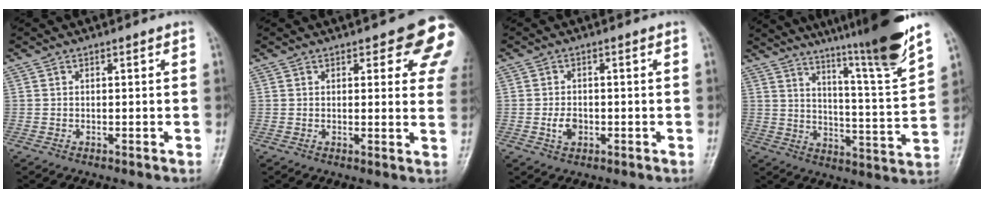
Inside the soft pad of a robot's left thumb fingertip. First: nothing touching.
{"total": 10.6, "force": [5.8, 4.1, 7.9], "torque": [-0.051, -0.023, 0.055]}
{"total": 2.8, "force": [-0.7, 1.9, 2.0], "torque": [-0.028, 0.002, -0.007]}
{"total": 19.9, "force": [15.0, 0.3, 13.0], "torque": [-0.176, -0.091, 0.222]}